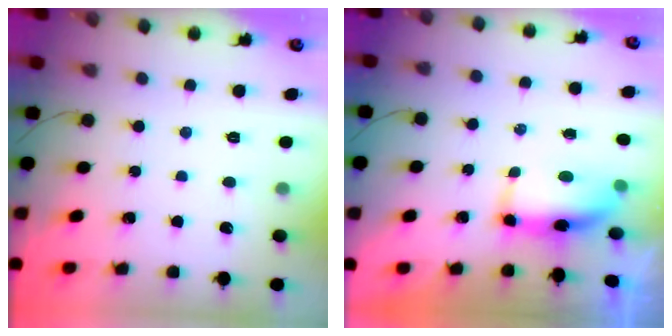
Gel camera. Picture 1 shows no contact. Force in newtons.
{"total": 8.6, "press": 7.8, "slide": 3.7}